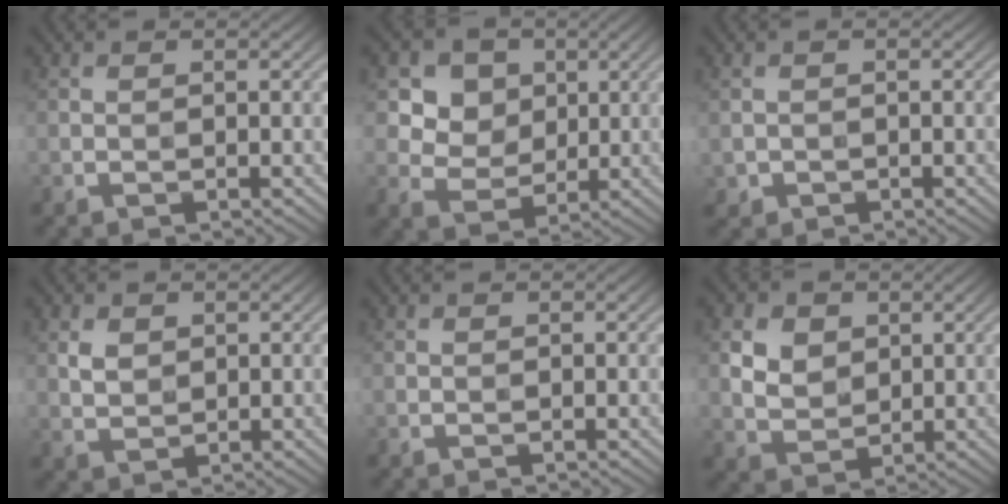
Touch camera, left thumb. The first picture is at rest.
{"total": 7.5, "force": [3.2, 6.1, 3.0], "torque": [-0.095, -0.010, 0.065]}
{"total": 1.2, "force": [-0.4, 1.1, 0.2], "torque": [-0.002, -0.009, -0.008]}
{"total": 2.5, "force": [1.0, 1.8, 1.4], "torque": [-0.034, -0.002, 0.021]}
{"total": 0.0}
{"total": 5.1, "force": [1.8, 3.9, 2.6], "torque": [-0.073, -0.004, 0.027]}